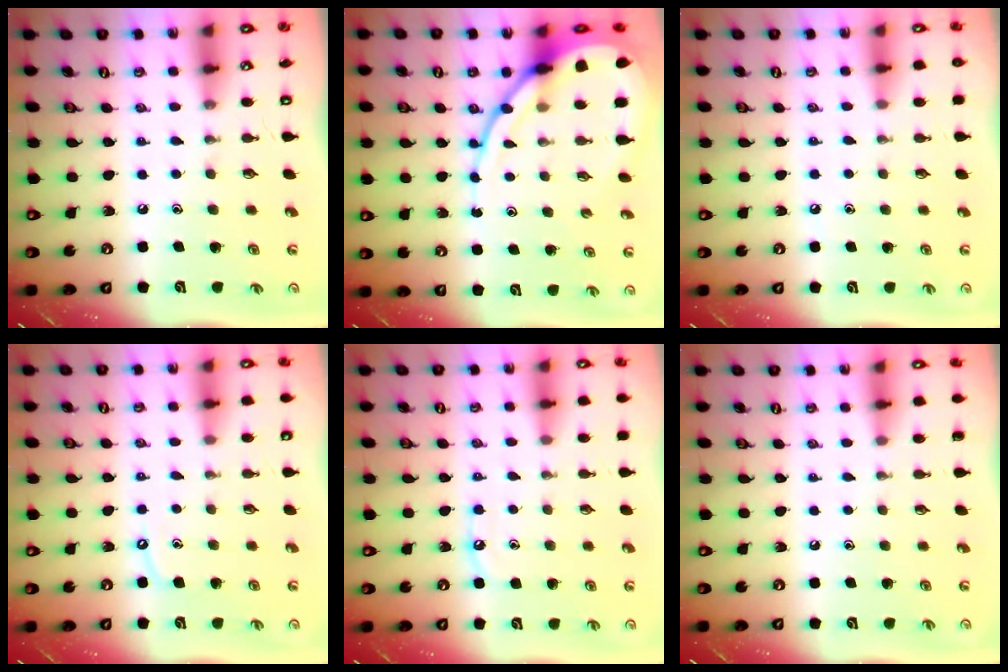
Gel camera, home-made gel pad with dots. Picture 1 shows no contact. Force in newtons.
{"total": 13.8, "press": 13.7, "slide": 1.3}
{"total": 3.6, "press": 3.6, "slide": 0.5}
{"total": 4.1, "press": 4.0, "slide": 0.6}
{"total": 5.4, "press": 5.3, "slide": 0.6}
{"total": 0.0}